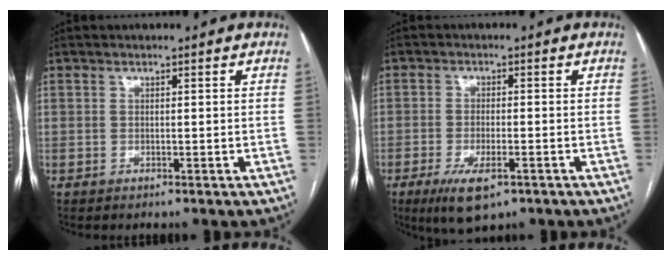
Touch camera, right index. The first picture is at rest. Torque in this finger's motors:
{"motor_torque": [0.74, -0.35, 0.33, 0.08]}